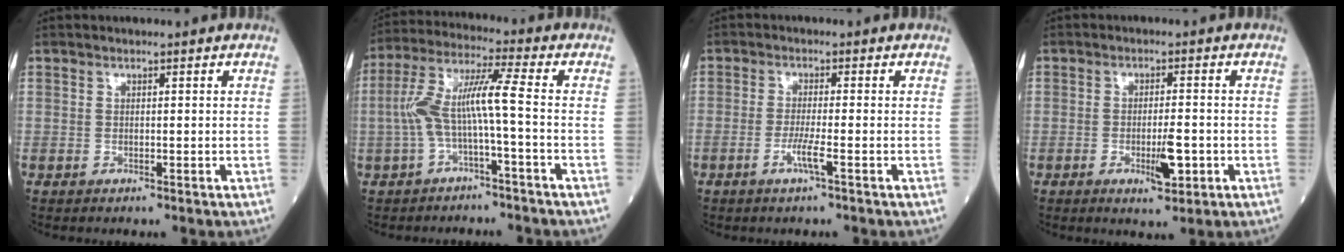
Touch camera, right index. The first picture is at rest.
{"total": 8.4, "force": [-1.6, 0.2, 8.2], "torque": [-0.169, 0.034, -0.033]}
{"total": 2.9, "force": [-1.2, -0.6, 2.6], "torque": [-0.054, -0.006, -0.028]}
{"total": 4.8, "force": [-1.4, 1.2, 4.4], "torque": [-0.072, -0.003, -0.016]}